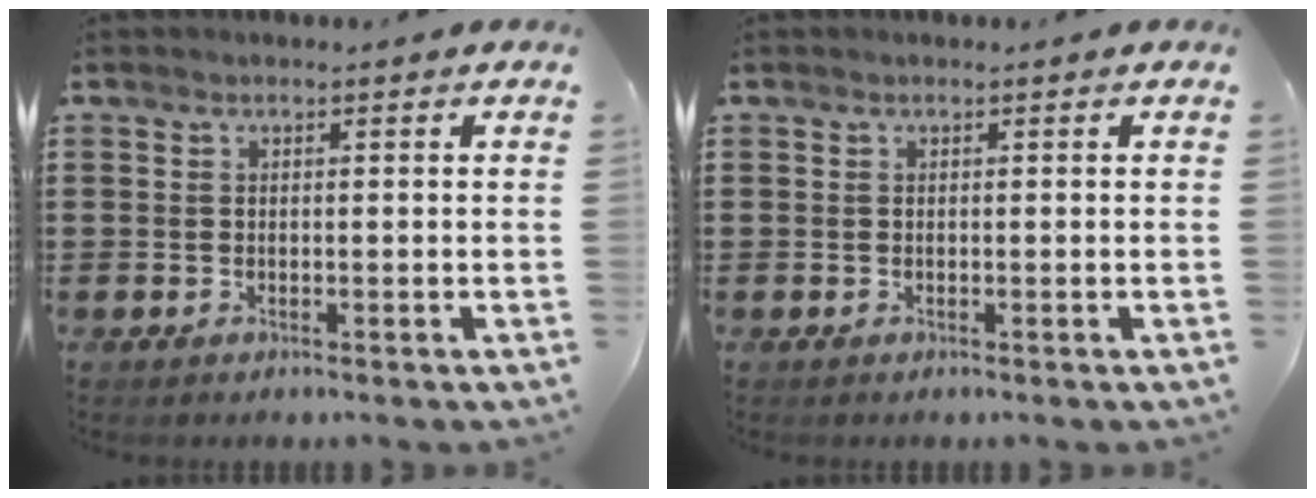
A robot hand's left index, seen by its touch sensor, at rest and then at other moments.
{"total": 0.0}